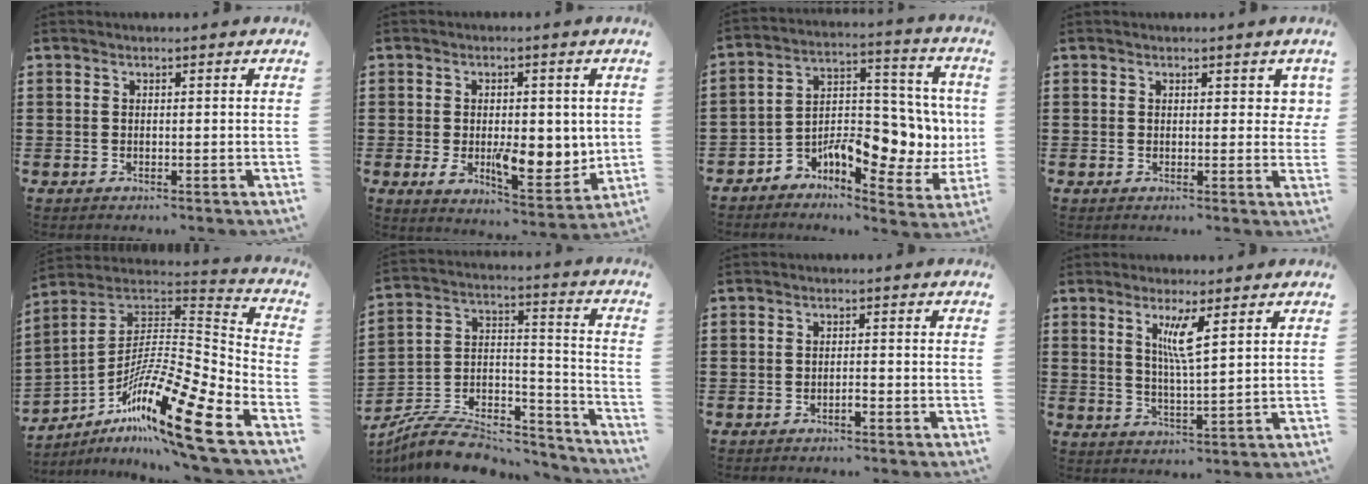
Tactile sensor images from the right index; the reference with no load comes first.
{"total": 8.2, "force": [-0.5, 4.5, 6.8], "torque": [-0.113, -0.001, -0.009]}
{"total": 8.1, "force": [-2.8, 4.8, 5.9], "torque": [-0.095, -0.009, -0.047]}
{"total": 2.2, "force": [1.0, 1.5, 1.4], "torque": [-0.006, 0.001, 0.012]}
{"total": 17.5, "force": [-11.4, 1.9, 13.2], "torque": [-0.240, 0.020, -0.208]}
{"total": 8.9, "force": [-7.4, 3.5, 3.4], "torque": [-0.052, 0.026, -0.139]}
{"total": 1.2, "force": [-0.8, 0.2, 0.8], "torque": [-0.018, -0.005, -0.015]}
{"total": 5.2, "force": [2.5, 0.5, 4.5], "torque": [-0.089, -0.001, 0.038]}